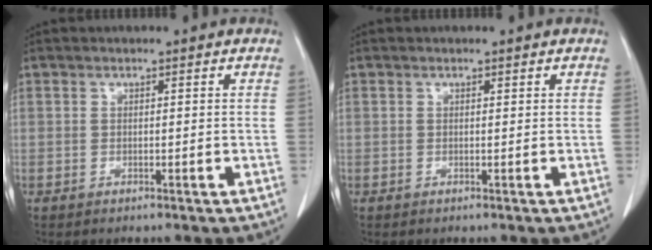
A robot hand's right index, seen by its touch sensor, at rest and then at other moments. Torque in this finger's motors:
{"motor_torque": [0.05, -0.02, 0.03, 0.01]}